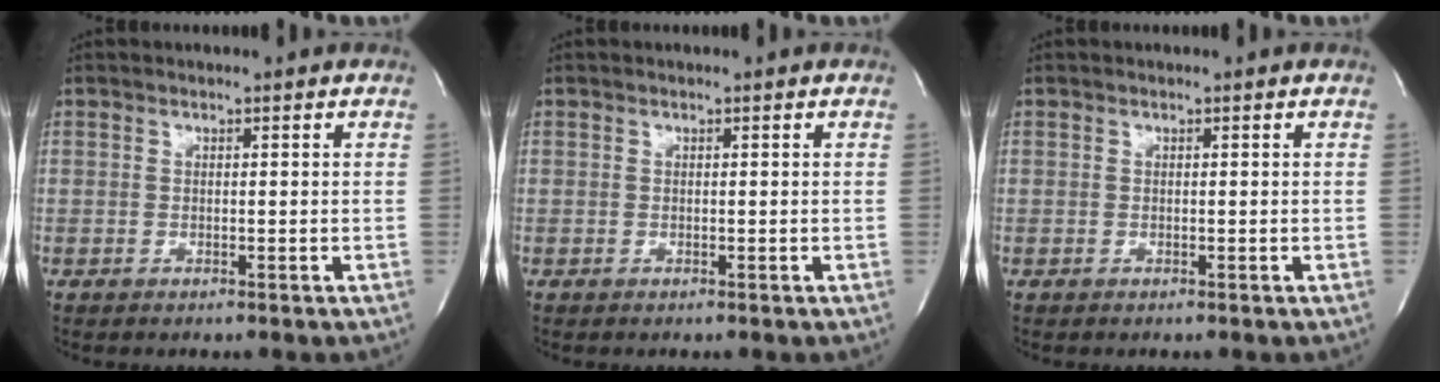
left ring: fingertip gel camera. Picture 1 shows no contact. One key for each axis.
{"total": 0.0}
{"total": 0.0}